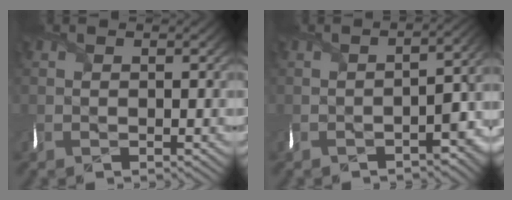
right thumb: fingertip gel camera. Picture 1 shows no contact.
{"total": 5.8, "force": [-3.3, 2.1, 4.3], "torque": [-0.051, -0.008, -0.051]}